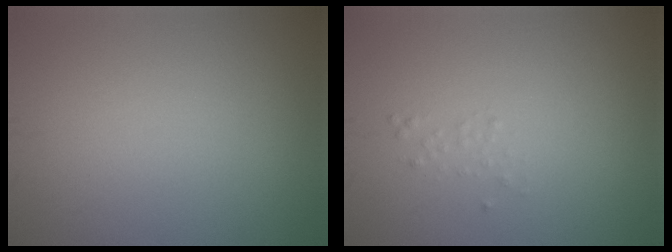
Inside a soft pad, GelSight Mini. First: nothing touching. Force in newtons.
{"total": 0.6, "press": 0.6, "slide": 0.0}